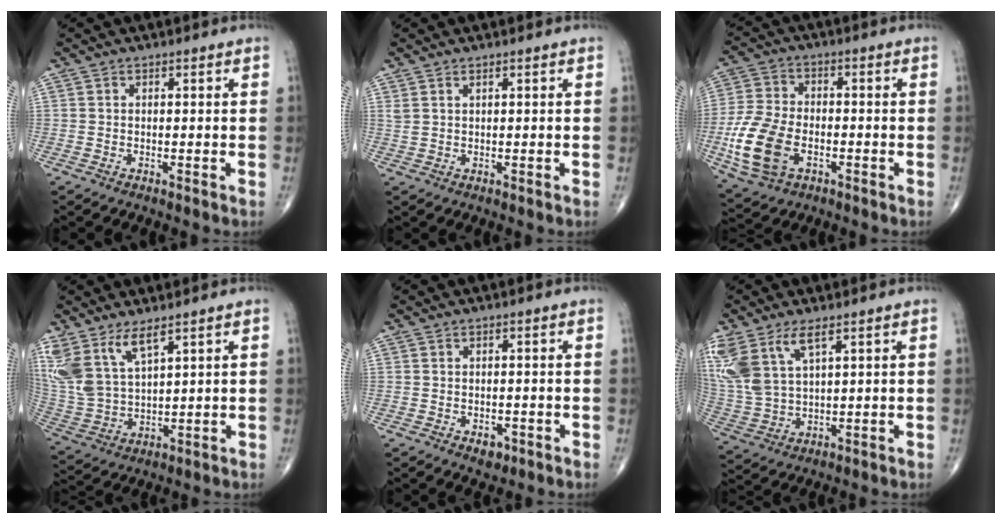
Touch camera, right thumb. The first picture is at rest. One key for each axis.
{"total": 1.4, "fx": 1.0, "fy": 0.4, "fz": 0.9, "tx": -0.021, "ty": 0.002, "tz": 0.026}
{"total": 13.3, "fx": -3.9, "fy": 8.3, "fz": 9.6, "tx": -0.201, "ty": 0.008, "tz": -0.075}
{"total": 11.8, "fx": 7.3, "fy": 4.7, "fz": 8.0, "tx": -0.173, "ty": -0.028, "tz": 0.167}
{"total": 2.2, "fx": -1.1, "fy": 1.4, "fz": 1.3, "tx": -0.007, "ty": 0.002, "tz": -0.009}
{"total": 13.3, "fx": 6.7, "fy": 6.1, "fz": 9.8, "tx": -0.233, "ty": -0.016, "tz": 0.146}